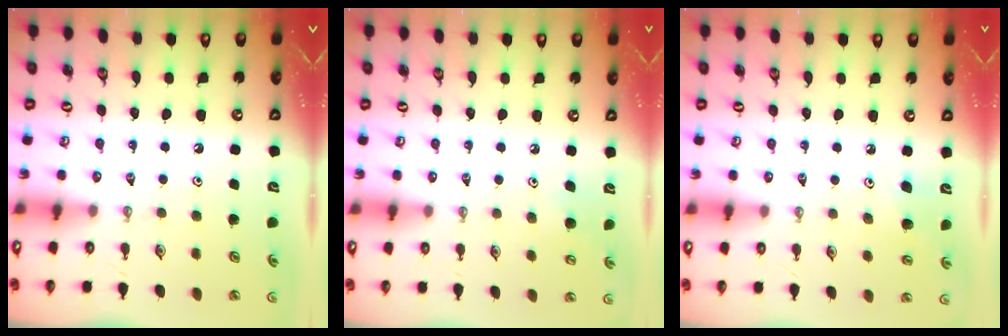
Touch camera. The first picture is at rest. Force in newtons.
{"total": 5.1, "press": 5.1, "slide": 0.6}
{"total": 6.8, "press": 6.6, "slide": 1.8}